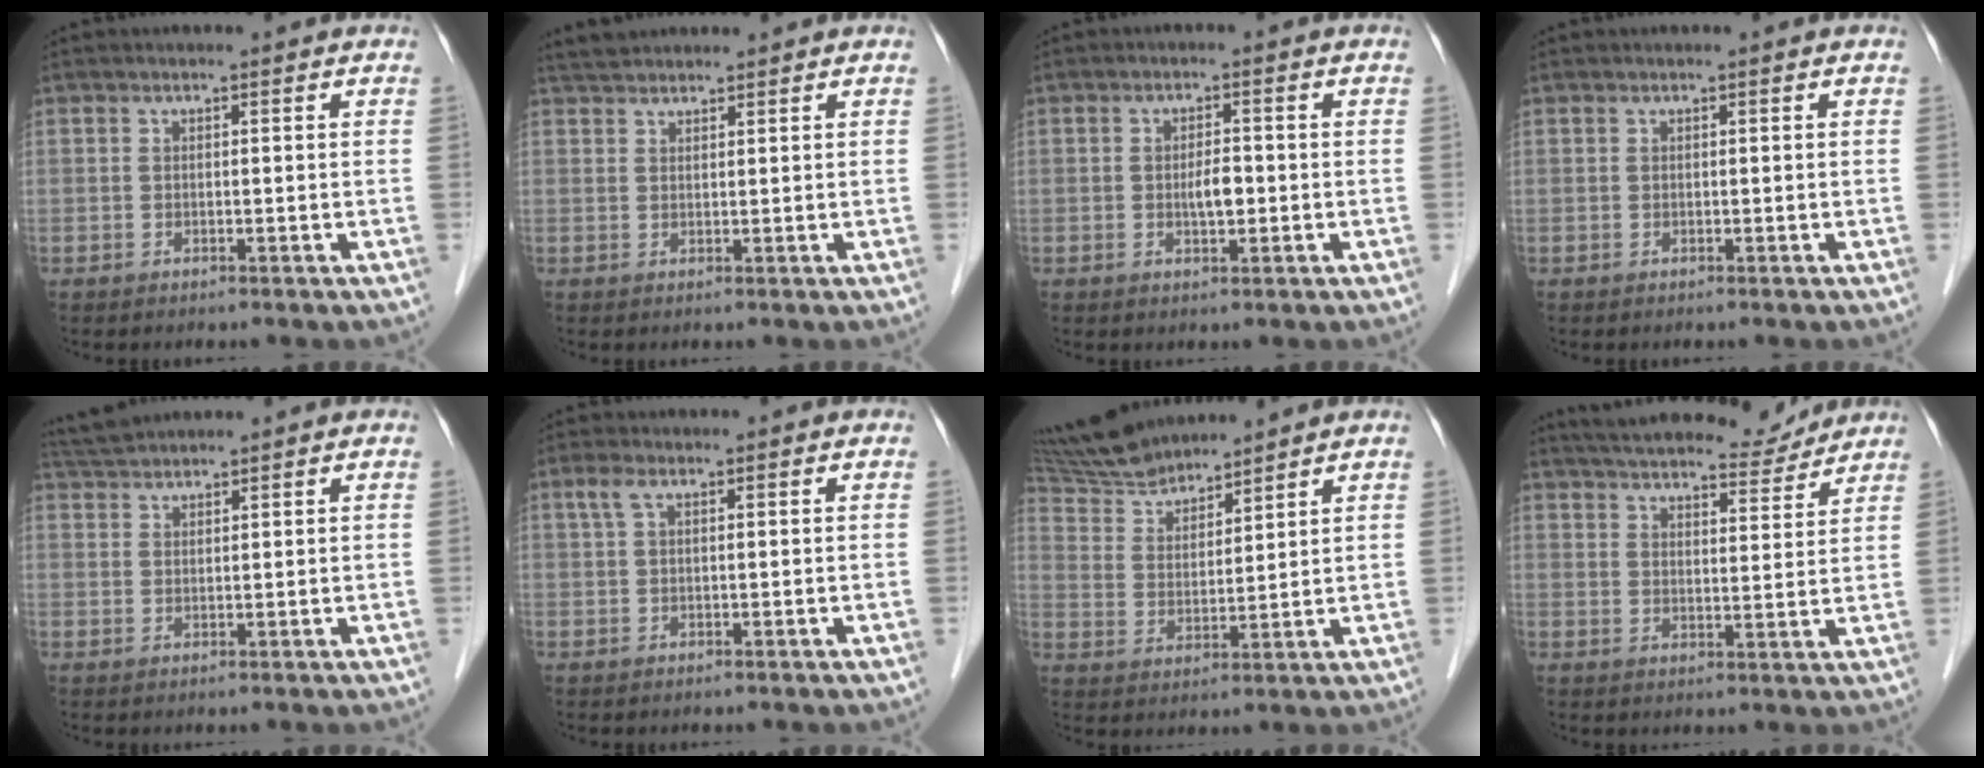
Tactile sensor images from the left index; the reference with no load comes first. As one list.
[{"total": 3.3, "force": [3.1, 0.8, 0.7], "torque": [-0.013, 0.024, 0.057]}, {"total": 2.9, "force": [-0.4, 1.1, 2.7], "torque": [-0.048, 0.002, -0.005]}, {"total": 0.0}, {"total": 3.5, "force": [3.4, 0.0, 0.4], "torque": [-0.018, 0.024, 0.072]}, {"total": 1.8, "force": [0.8, 0.8, 1.5], "torque": [-0.039, 0.017, 0.017]}, {"total": 9.5, "force": [9.2, 1.2, 2.0], "torque": [-0.057, 0.017, 0.186]}, {"total": 15.6, "force": [14.5, 2.8, 4.9], "torque": [-0.074, 0.009, 0.205]}]